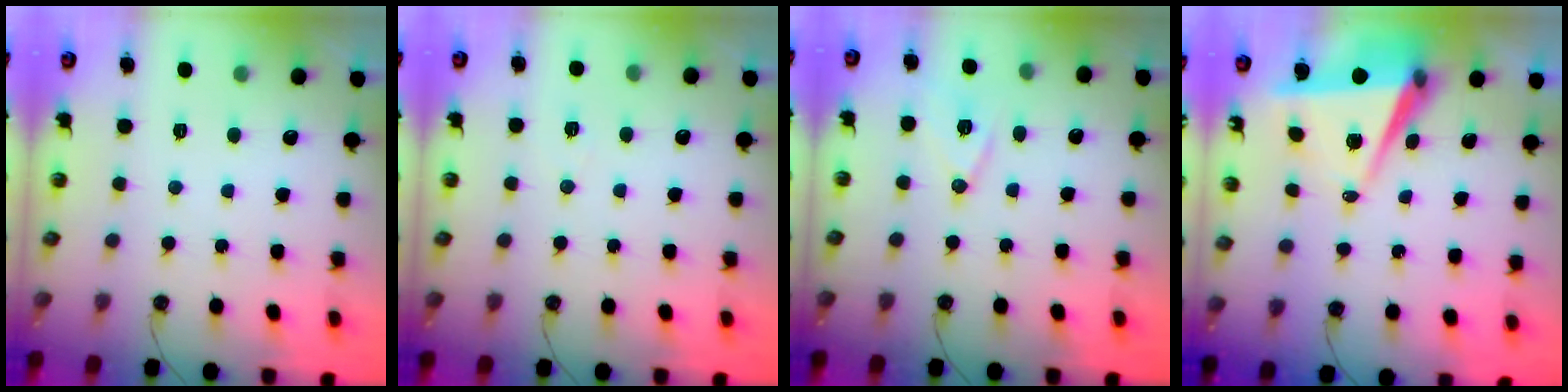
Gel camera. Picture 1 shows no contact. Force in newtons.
{"total": 5.0, "press": 3.4, "slide": 3.7}
{"total": 9.6, "press": 8.9, "slide": 3.5}
{"total": 7.6, "press": 6.3, "slide": 4.4}